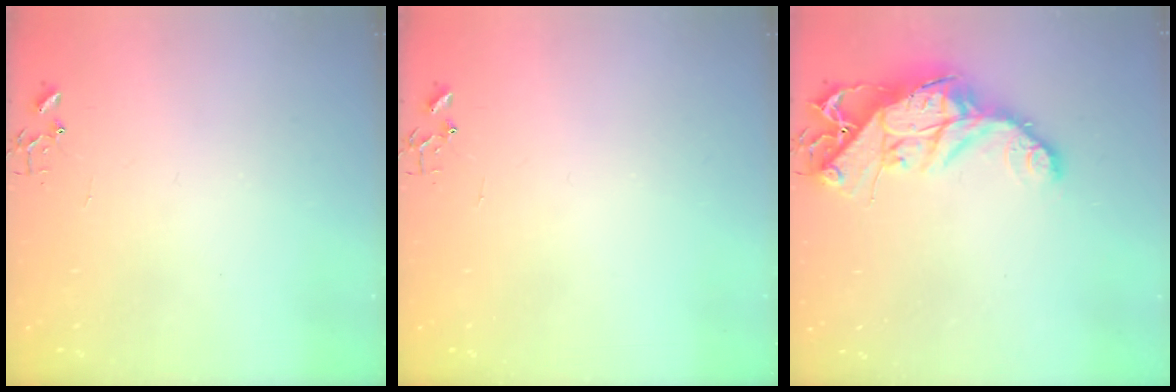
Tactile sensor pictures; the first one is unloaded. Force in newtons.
{"total": 0.0}
{"total": 16.1, "press": 16.1, "slide": 1.6}